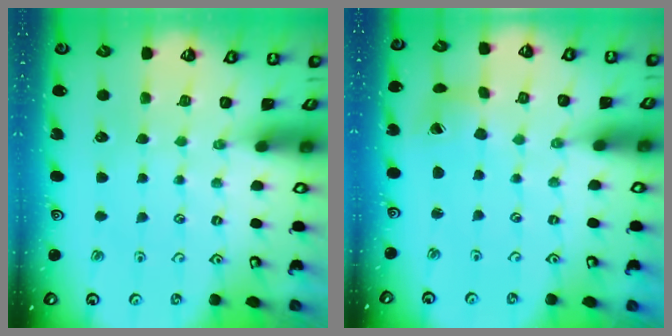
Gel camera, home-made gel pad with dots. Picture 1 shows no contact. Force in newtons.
{"total": 4.7, "press": 4.7, "slide": 0.5}